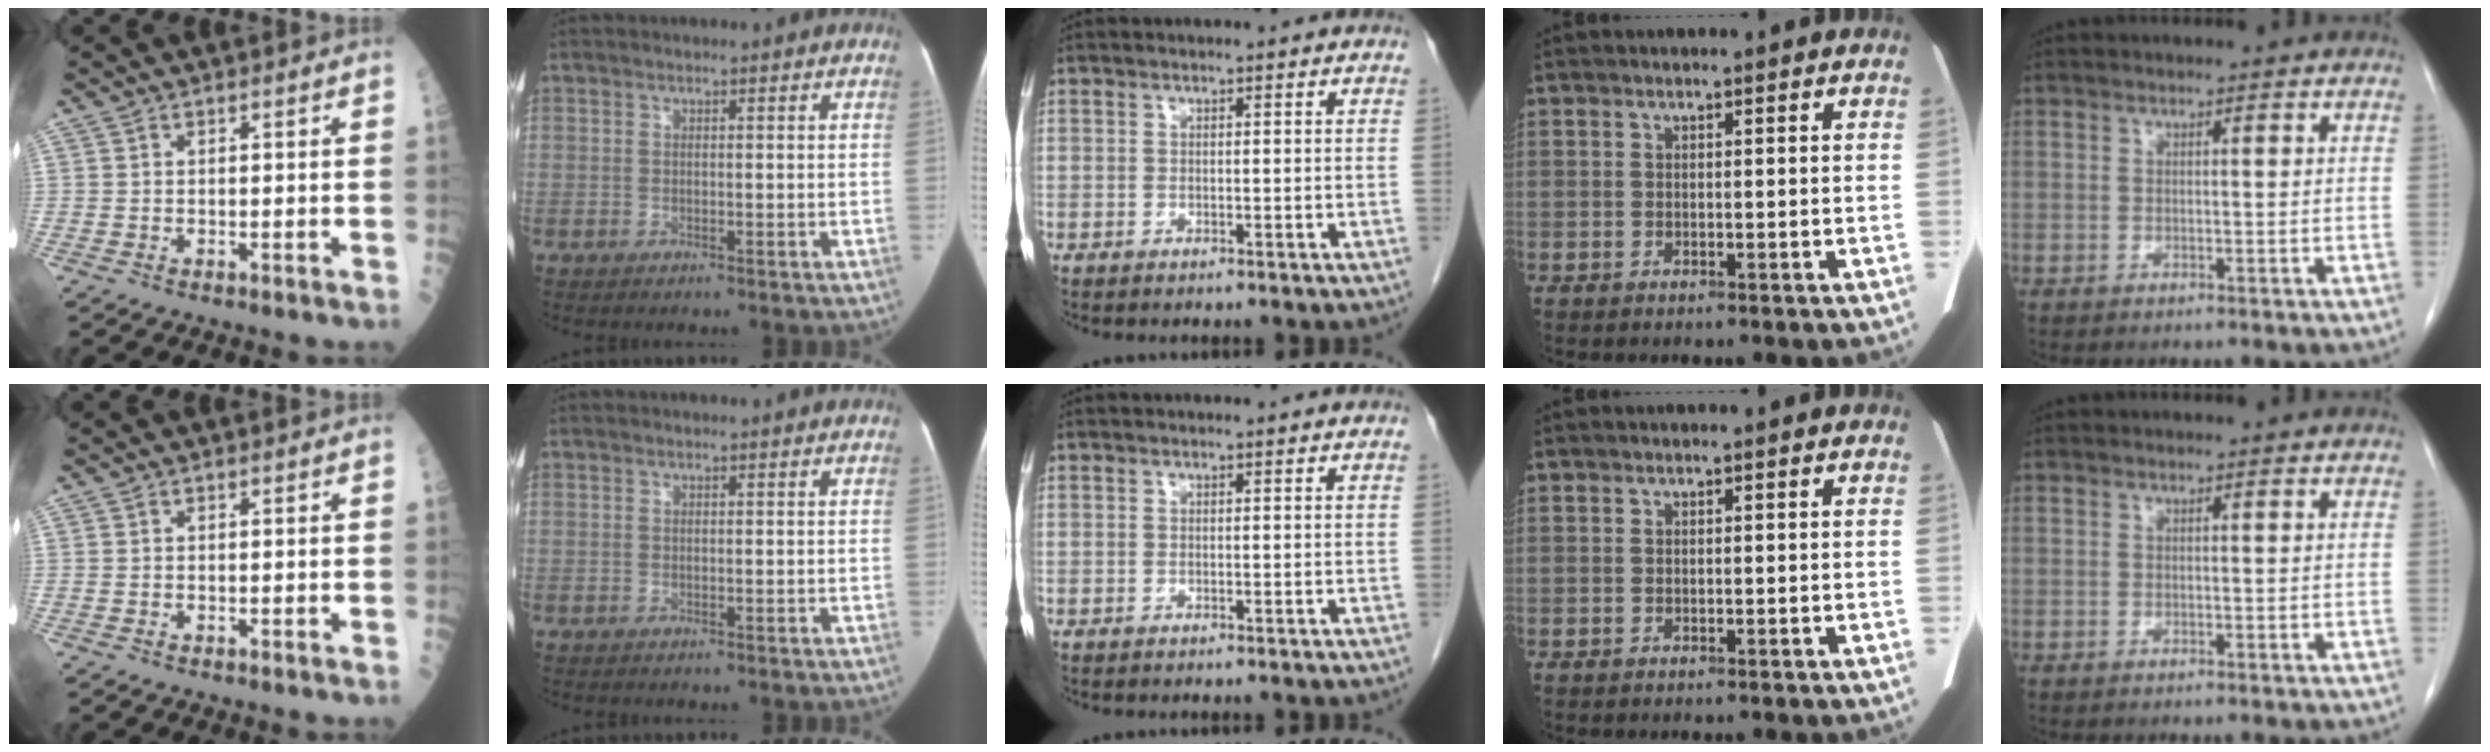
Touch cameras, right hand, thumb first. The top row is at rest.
{}